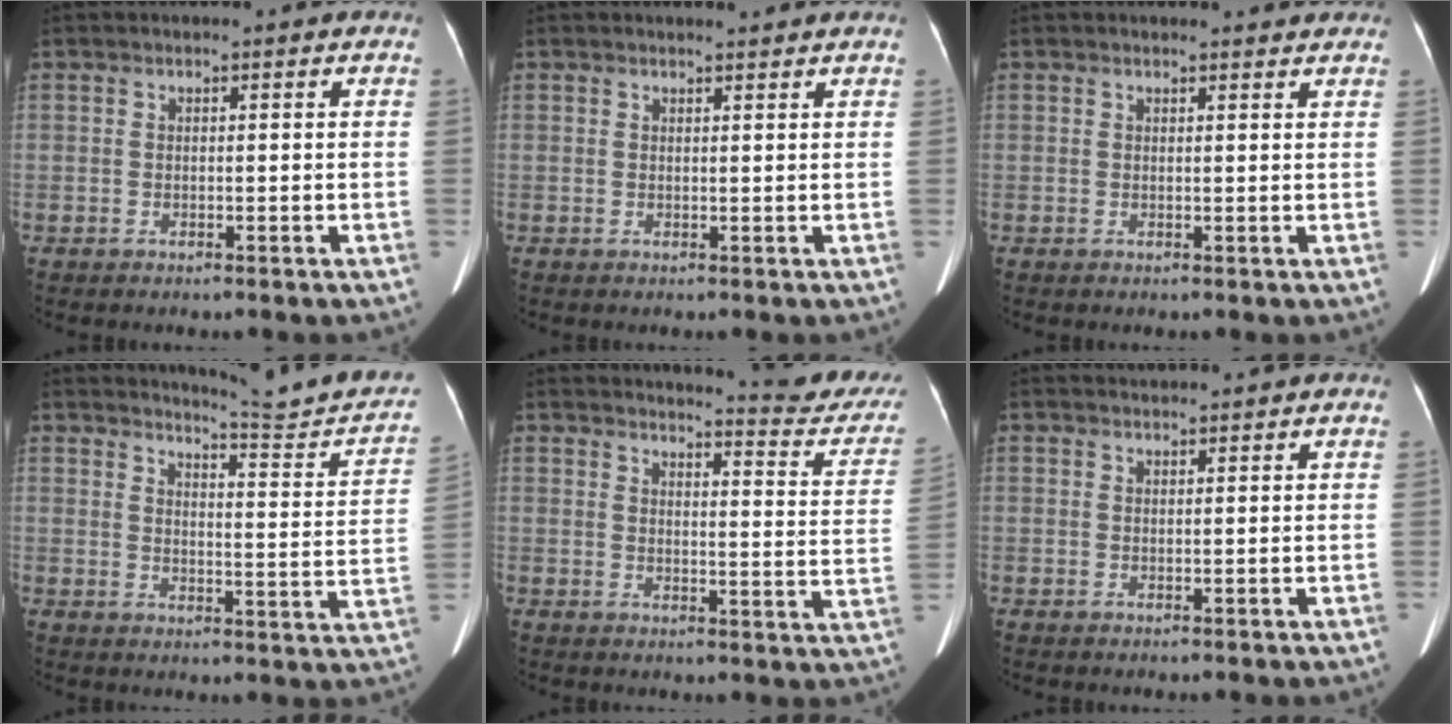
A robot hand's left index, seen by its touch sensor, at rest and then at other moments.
{"total": 1.6, "force": [1.5, -0.2, 0.2], "torque": [-0.009, 0.000, 0.023]}
{"total": 1.9, "force": [1.9, 0.3, 0.2], "torque": [-0.011, 0.000, 0.017]}
{"total": 12.8, "force": [12.3, -0.7, 3.3], "torque": [-0.037, -0.063, 0.147]}
{"total": 15.9, "force": [15.3, 1.2, 4.0], "torque": [-0.035, -0.090, 0.153]}
{"total": 1.2, "force": [1.1, -0.2, -0.1], "torque": [-0.004, 0.013, 0.026]}